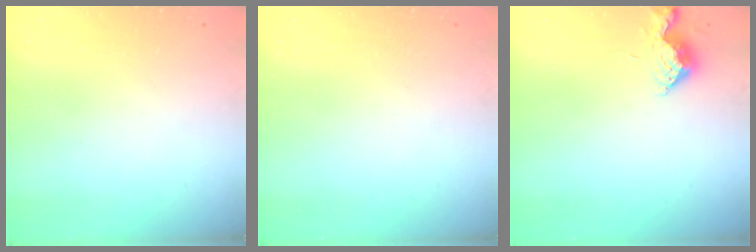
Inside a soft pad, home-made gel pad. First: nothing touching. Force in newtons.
{"total": 0.0}
{"total": 7.0, "press": 6.9, "slide": 0.8}